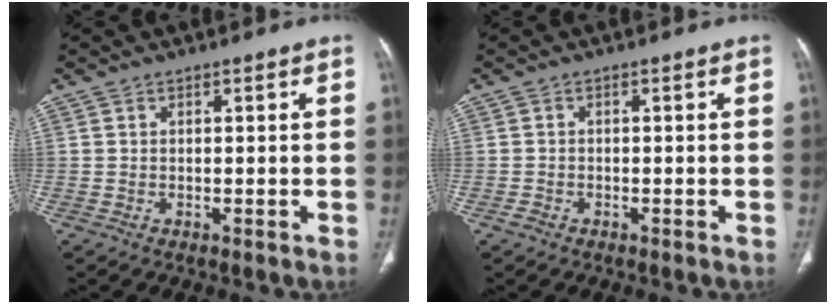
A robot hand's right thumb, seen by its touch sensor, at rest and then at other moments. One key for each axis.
{"total": 1.2, "fx": -0.8, "fy": 0.8, "fz": 0.4, "tx": -0.009, "ty": 0.002, "tz": -0.016}